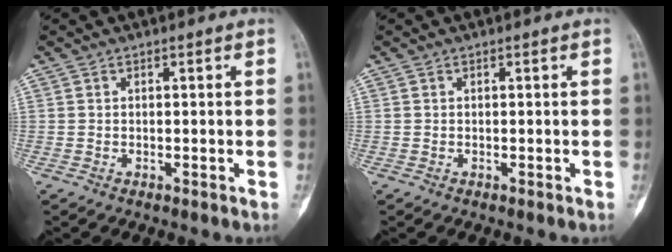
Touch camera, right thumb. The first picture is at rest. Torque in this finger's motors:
{"motor_torque": [0.27, 0.27, -0.01, 0.01, 0.00]}